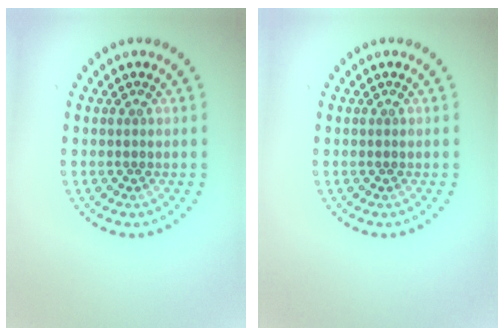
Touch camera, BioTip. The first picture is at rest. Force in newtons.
{"total": 0.0}